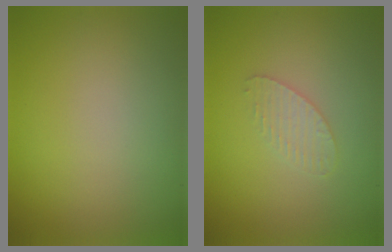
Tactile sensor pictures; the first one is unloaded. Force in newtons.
{"total": 1.6, "press": 1.6, "slide": 0.1}